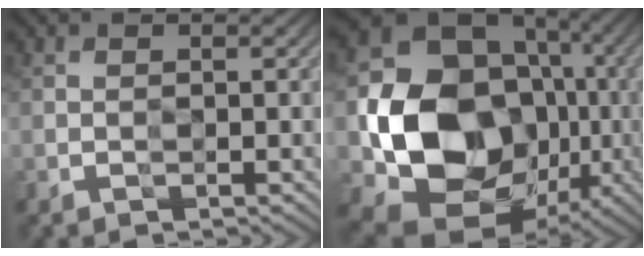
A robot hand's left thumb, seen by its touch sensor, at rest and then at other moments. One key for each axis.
{"total": 17.7, "fx": -2.3, "fy": 14.9, "fz": 9.3, "tx": -0.186, "ty": -0.062, "tz": -0.020}